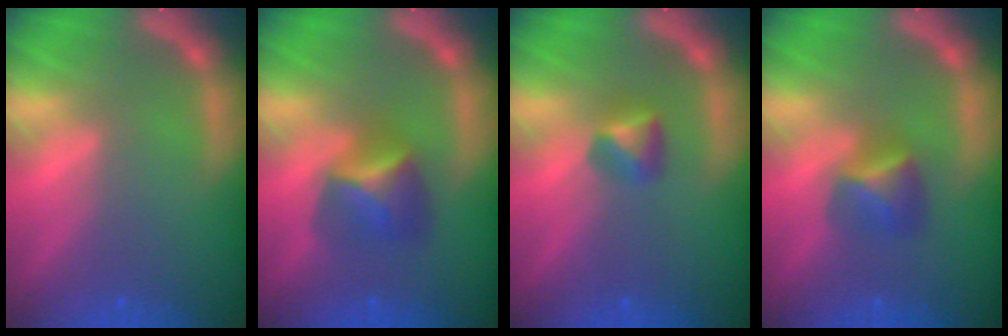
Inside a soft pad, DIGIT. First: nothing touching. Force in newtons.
{"total": 4.0}
{"total": 1.9}
{"total": 2.9}